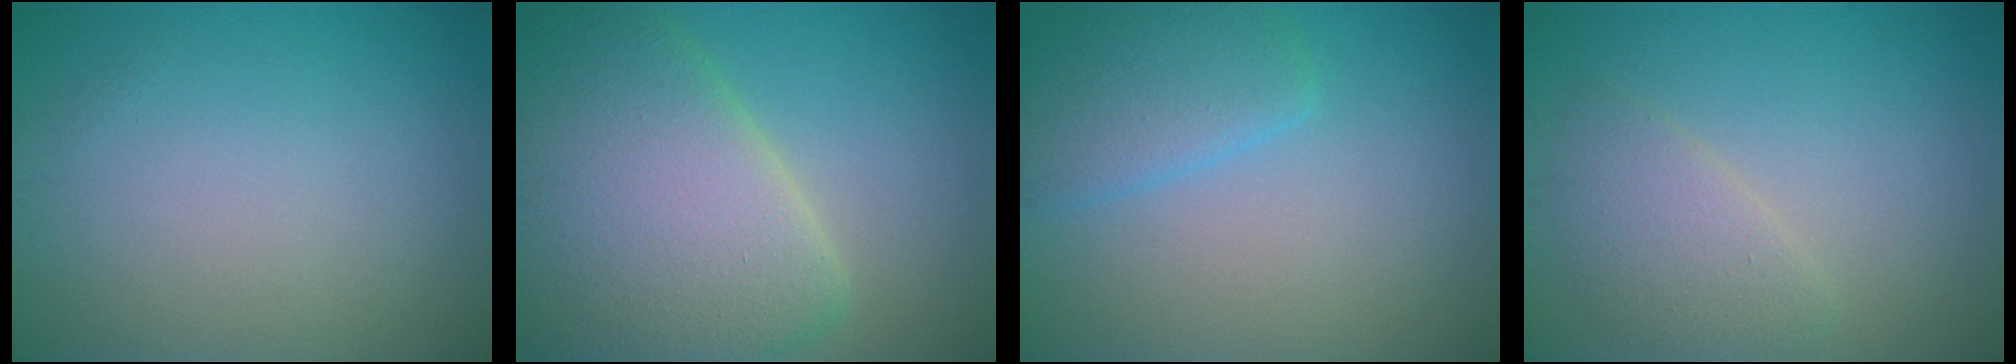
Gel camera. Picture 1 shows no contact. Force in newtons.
{"total": 11.0, "press": 10.9, "slide": 1.1}
{"total": 3.6, "press": 3.5, "slide": 0.2}
{"total": 2.7, "press": 2.7, "slide": 0.2}